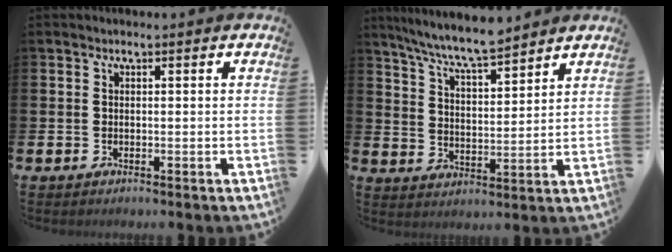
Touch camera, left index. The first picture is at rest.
{"total": 7.7, "force": [7.2, 0.6, 2.7], "torque": [-0.080, -0.035, 0.129]}